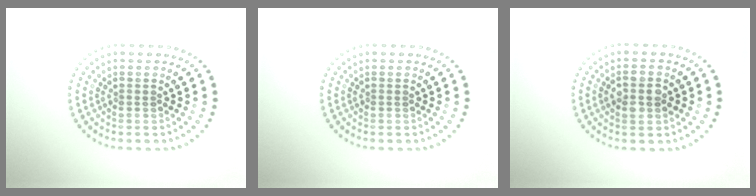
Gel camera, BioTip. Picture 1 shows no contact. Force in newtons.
{"total": 0.0}
{"total": 2.4, "press": 2.4, "slide": 0.1}